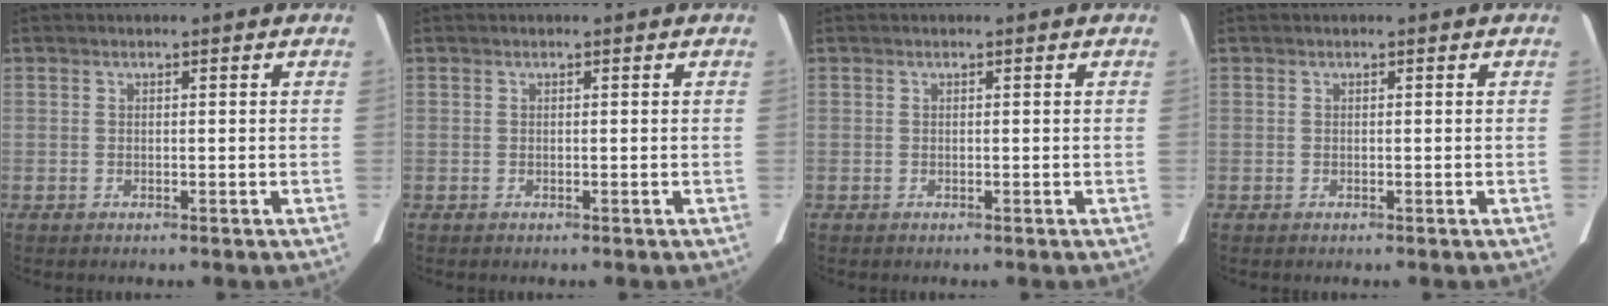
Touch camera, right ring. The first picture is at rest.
{"total": 0.0}
{"total": 0.0}
{"total": 0.0}